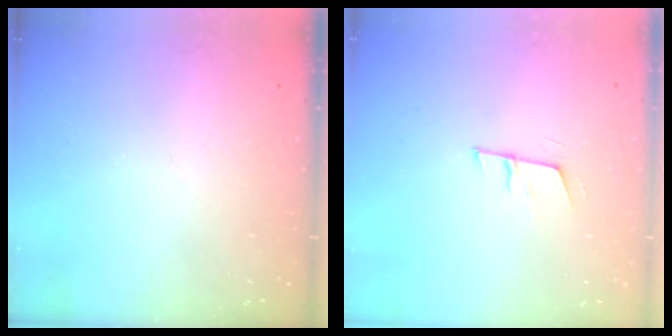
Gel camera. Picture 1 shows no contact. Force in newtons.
{"total": 6.2, "press": 5.6, "slide": 2.7}